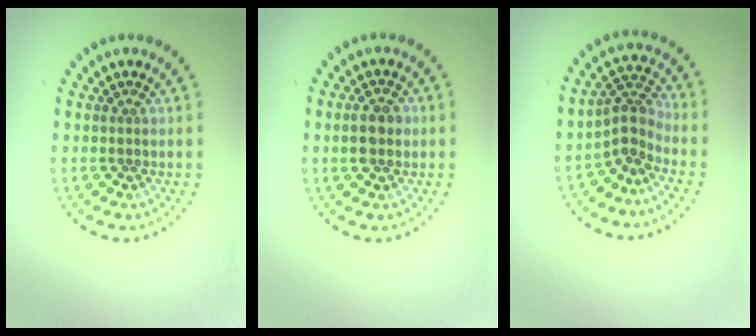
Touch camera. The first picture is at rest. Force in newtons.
{"total": 3.0, "press": 3.0, "slide": 0.1}
{"total": 2.8, "press": 2.0, "slide": 2.0}